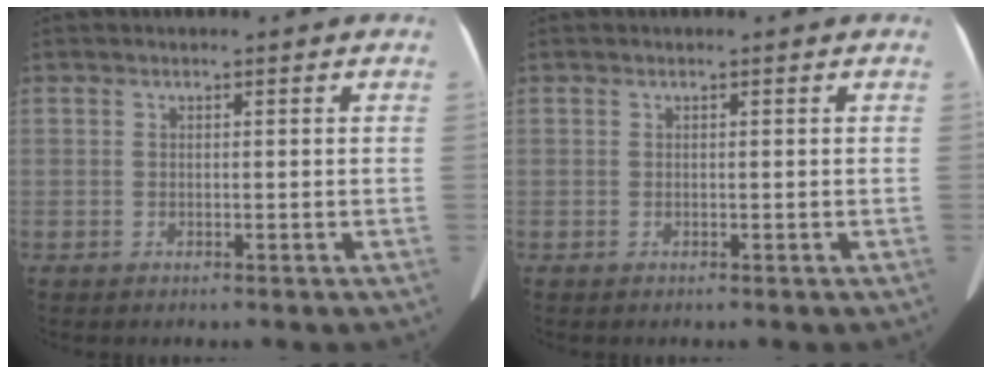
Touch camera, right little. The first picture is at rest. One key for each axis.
{"total": 0.0}